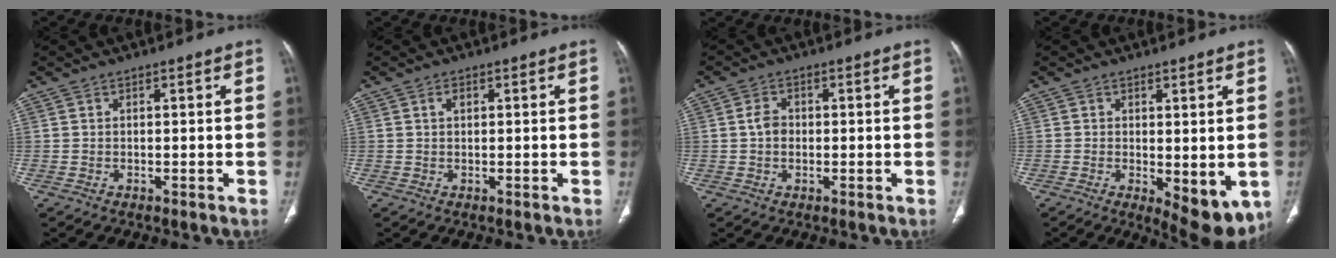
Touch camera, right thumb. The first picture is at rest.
{"total": 1.3, "force": [0.4, 0.7, 0.9], "torque": [-0.015, 0.002, 0.007]}
{"total": 3.1, "force": [0.0, 2.3, 2.0], "torque": [-0.032, 0.008, -0.005]}
{"total": 8.8, "force": [-1.8, 3.8, 7.7], "torque": [-0.092, -0.022, -0.015]}